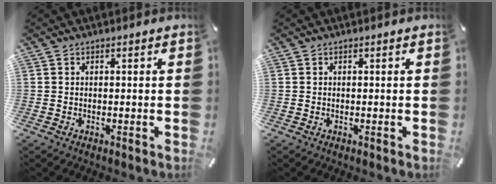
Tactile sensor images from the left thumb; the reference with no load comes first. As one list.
[{"total": 0.0}]